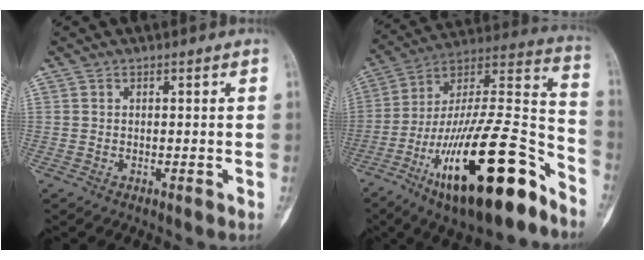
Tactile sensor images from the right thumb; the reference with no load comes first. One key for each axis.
{"total": 30.2, "fx": -16.2, "fy": 8.9, "fz": 23.9, "tx": -0.379, "ty": 0.078, "tz": -0.267}